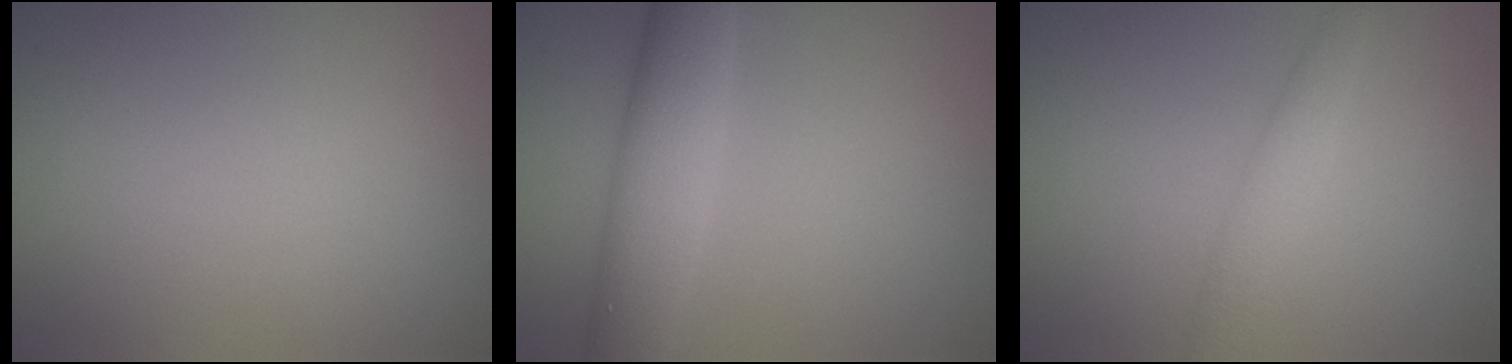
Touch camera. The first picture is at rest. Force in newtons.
{"total": 5.3, "press": 5.3, "slide": 0.2}
{"total": 2.3, "press": 2.3, "slide": 0.1}